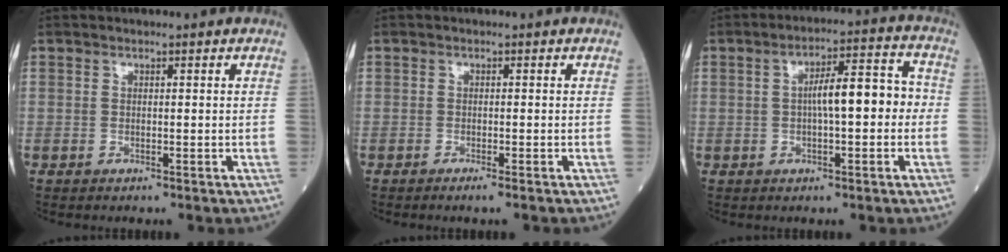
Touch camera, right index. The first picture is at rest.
{"total": 1.5, "force": [-1.1, -0.3, 1.0], "torque": [-0.016, -0.002, -0.016]}
{"total": 8.1, "force": [-0.2, 2.0, 7.8], "torque": [-0.130, 0.034, -0.003]}